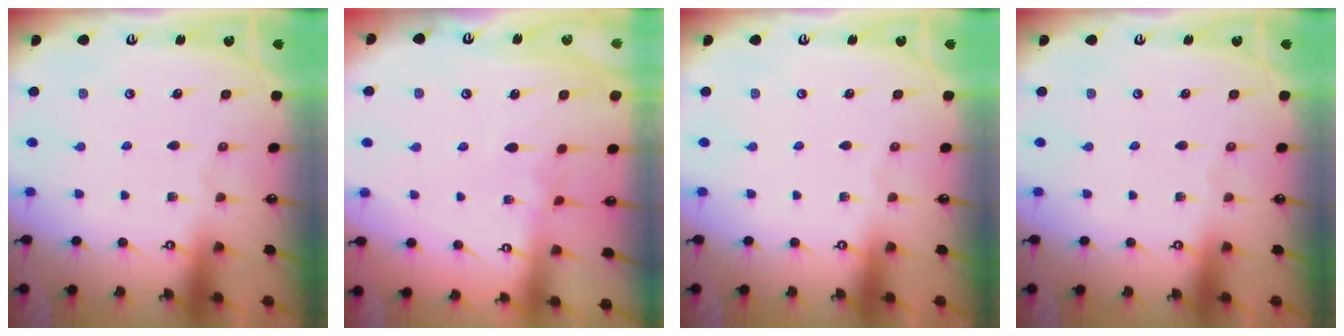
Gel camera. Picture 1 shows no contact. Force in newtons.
{"total": 3.0, "press": 3.0, "slide": 0.3}
{"total": 0.0}
{"total": 0.0}